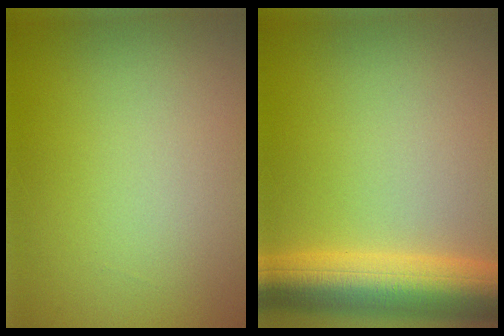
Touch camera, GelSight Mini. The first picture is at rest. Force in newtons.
{"total": 8.2, "press": 8.2, "slide": 0.4}